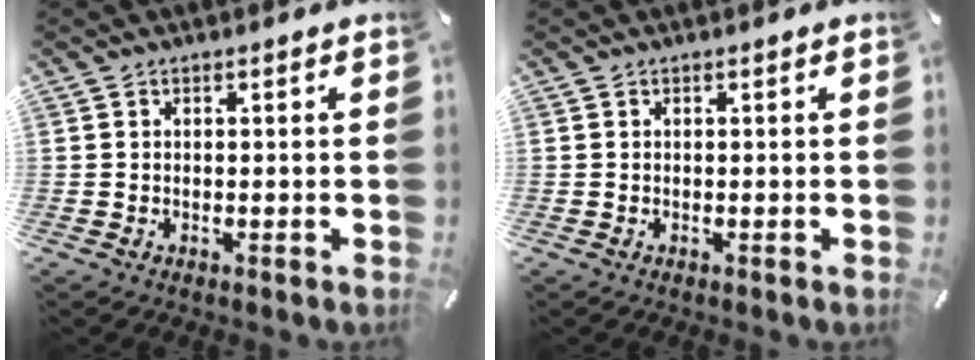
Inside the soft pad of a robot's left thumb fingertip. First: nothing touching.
{"total": 0.0}